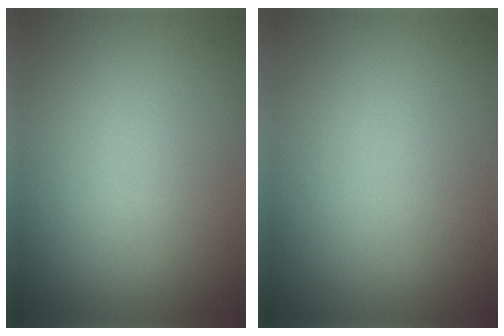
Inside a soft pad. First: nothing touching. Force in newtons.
{"total": 0.0}